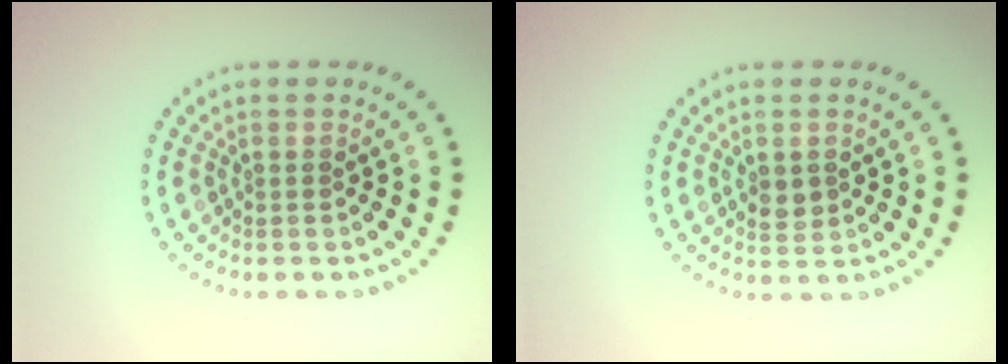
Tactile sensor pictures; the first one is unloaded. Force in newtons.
{"total": 1.7, "press": 1.7, "slide": 0.1}